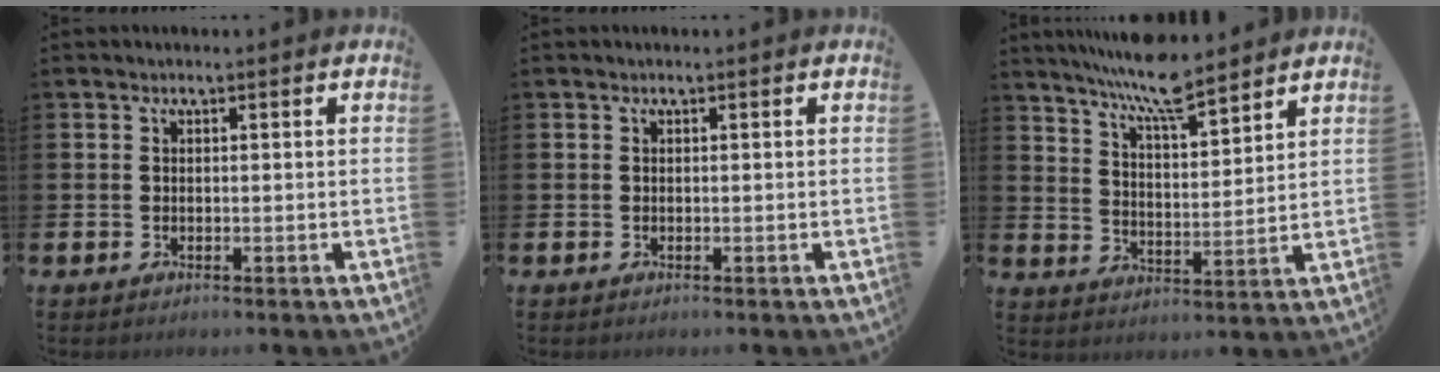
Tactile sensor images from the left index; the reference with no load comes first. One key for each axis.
{"total": 0.0}
{"total": 7.8, "fx": 7.2, "fy": 0.5, "fz": 2.7, "tx": -0.080, "ty": -0.040, "tz": 0.130}